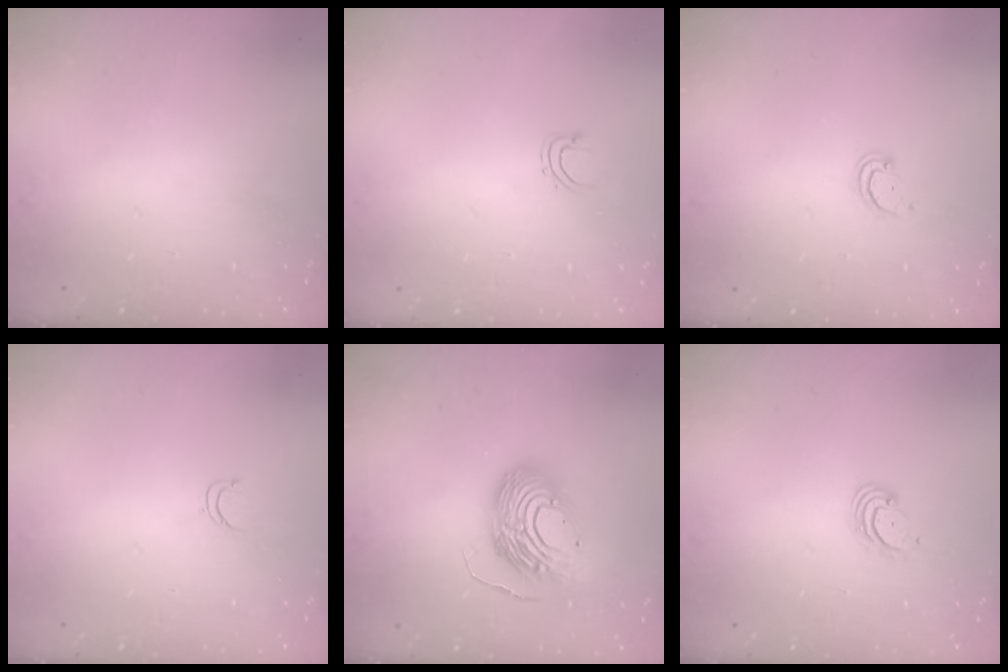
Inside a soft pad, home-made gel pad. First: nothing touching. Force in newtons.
{"total": 2.8, "press": 2.7, "slide": 0.5}
{"total": 2.1, "press": 2.1, "slide": 0.2}
{"total": 3.1, "press": 3.1, "slide": 0.4}
{"total": 16.0, "press": 15.8, "slide": 2.4}
{"total": 2.9, "press": 2.9, "slide": 0.4}